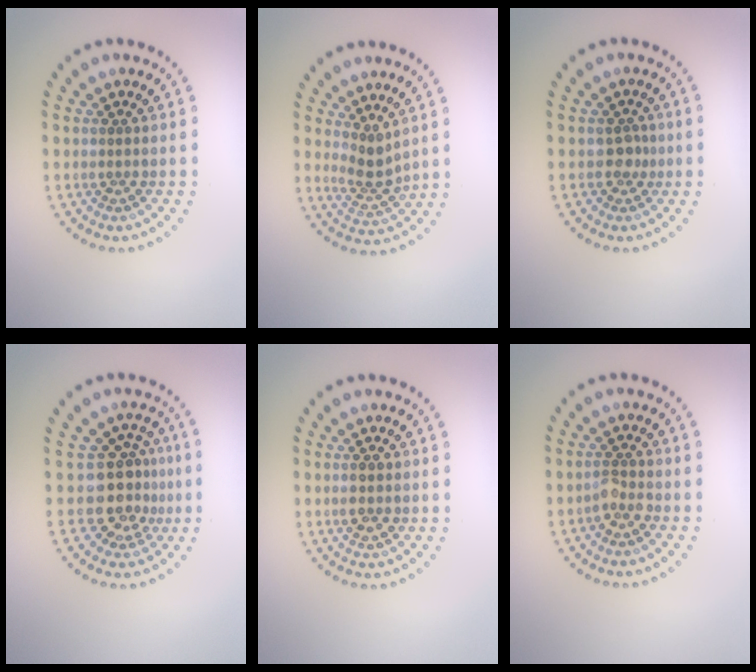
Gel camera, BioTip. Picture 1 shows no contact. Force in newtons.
{"total": 2.3, "press": 1.7, "slide": 1.6}
{"total": 1.4, "press": 1.1, "slide": 0.9}
{"total": 4.0, "press": 3.3, "slide": 2.2}
{"total": 1.4, "press": 1.4, "slide": 0.1}
{"total": 1.5, "press": 1.3, "slide": 0.8}